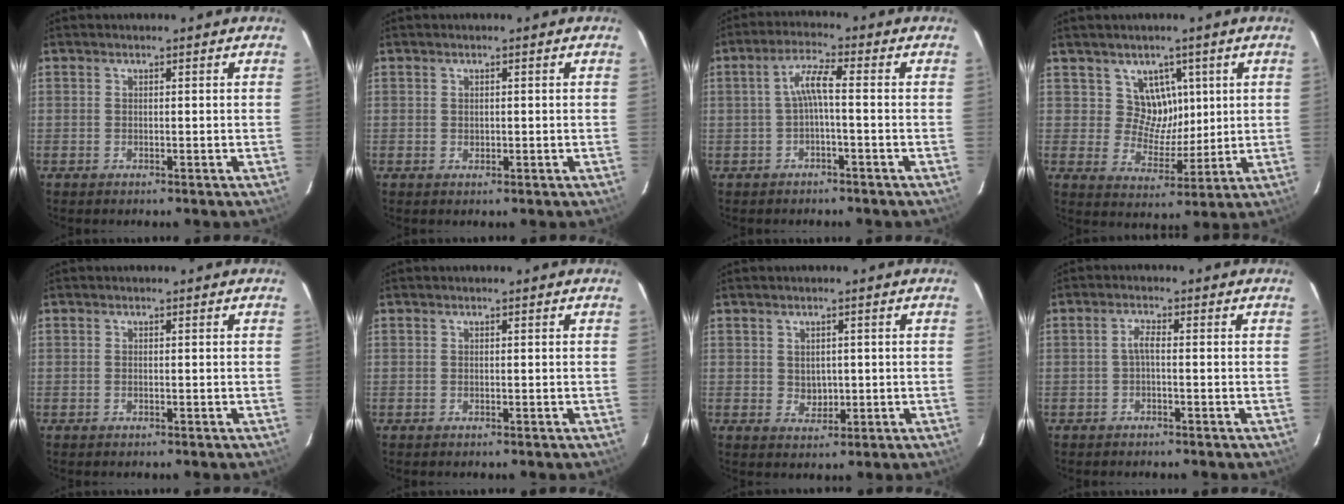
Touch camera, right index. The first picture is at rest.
{"total": 0.8, "force": [0.1, 0.7, 0.4], "torque": [-0.003, 0.000, 0.005]}
{"total": 4.1, "force": [-0.9, 0.3, 4.0], "torque": [-0.084, 0.009, -0.017]}
{"total": 7.0, "force": [2.9, 6.2, 1.5], "torque": [-0.018, -0.005, 0.053]}
{"total": 0.0}
{"total": 0.0}
{"total": 3.1, "force": [0.3, 2.7, 1.5], "torque": [-0.022, 0.000, 0.012]}
{"total": 1.8, "force": [-0.5, 0.3, 1.7], "torque": [-0.036, 0.006, -0.011]}